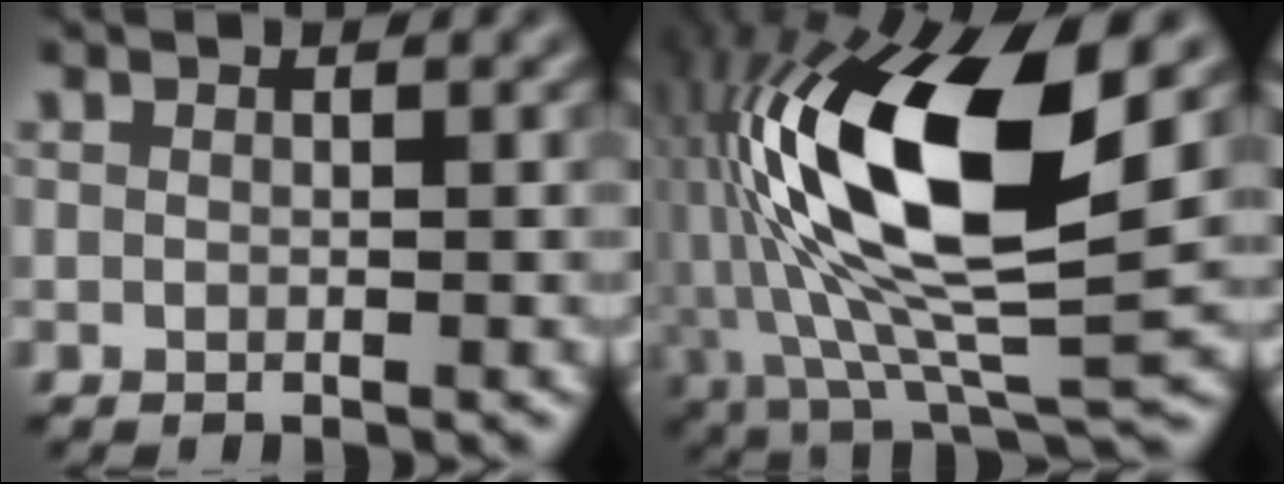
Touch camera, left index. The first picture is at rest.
{"total": 16.0, "force": [2.4, 5.9, 14.6], "torque": [-0.283, 0.007, 0.036]}